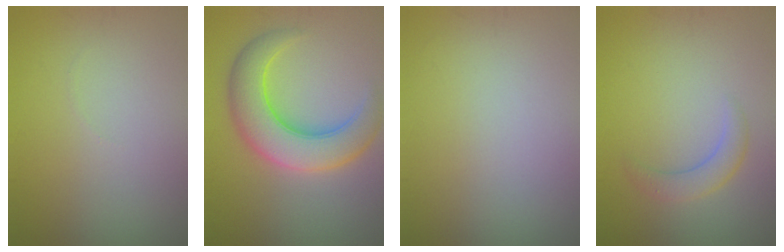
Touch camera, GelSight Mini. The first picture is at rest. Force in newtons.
{"total": 7.6, "press": 7.6, "slide": 0.2}
{"total": 0.0}
{"total": 2.2, "press": 2.2, "slide": 0.1}